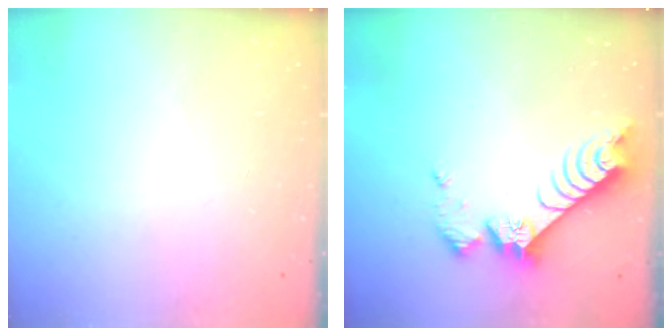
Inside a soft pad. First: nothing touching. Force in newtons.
{"total": 8.4, "press": 8.4, "slide": 0.3}